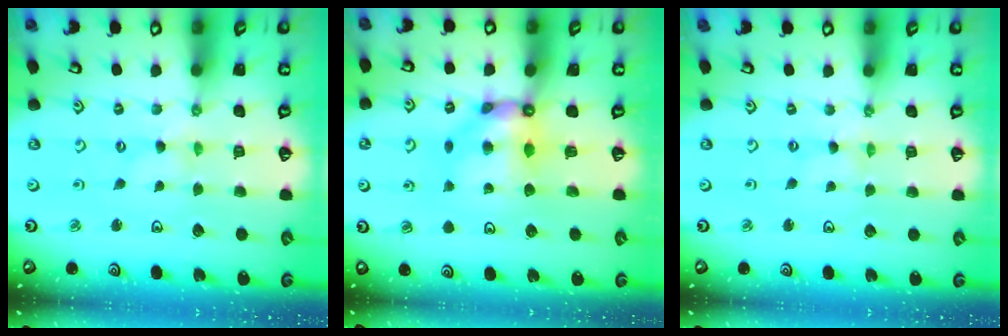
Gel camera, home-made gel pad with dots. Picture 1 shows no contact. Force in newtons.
{"total": 8.5, "press": 8.5, "slide": 0.8}
{"total": 0.0}